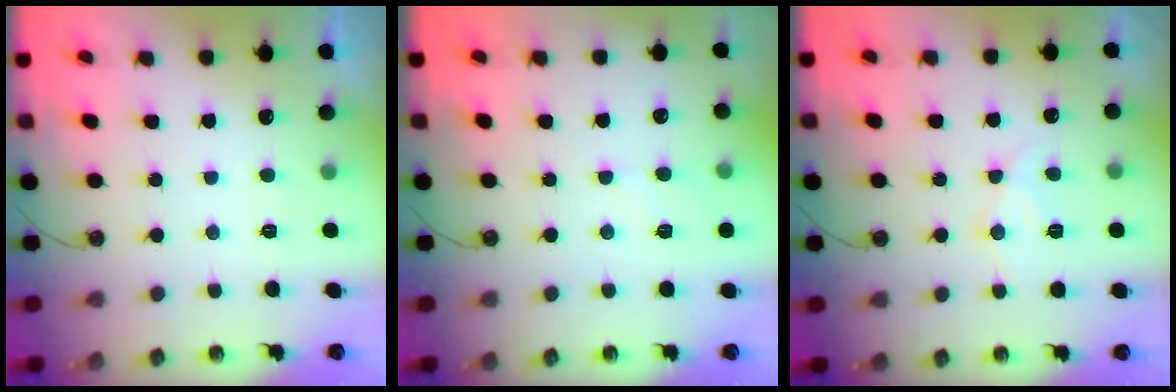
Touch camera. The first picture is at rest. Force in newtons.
{"total": 4.7, "press": 4.7, "slide": 0.7}
{"total": 11.1, "press": 11.0, "slide": 0.9}